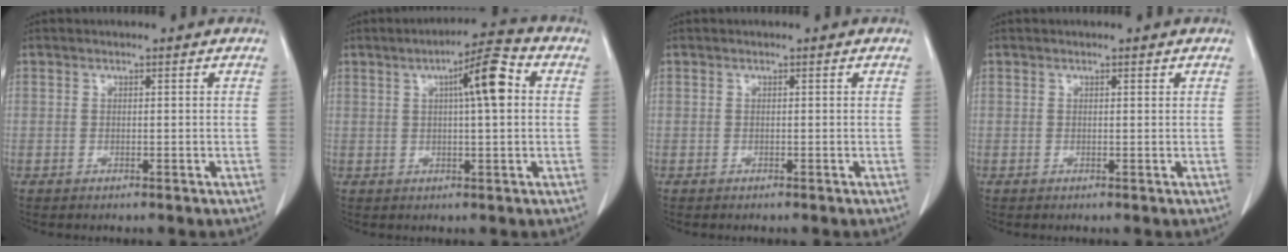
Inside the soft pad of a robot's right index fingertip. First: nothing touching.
{"total": 7.8, "force": [1.8, 0.8, 7.5], "torque": [-0.119, 0.018, 0.023]}
{"total": 0.0}
{"total": 0.0}